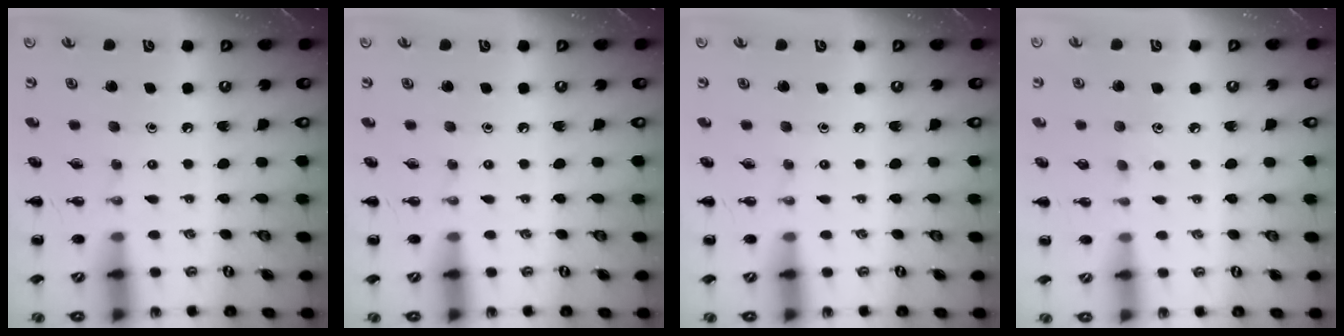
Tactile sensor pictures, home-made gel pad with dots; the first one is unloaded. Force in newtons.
{"total": 0.0}
{"total": 0.0}
{"total": 4.3, "press": 4.1, "slide": 1.2}